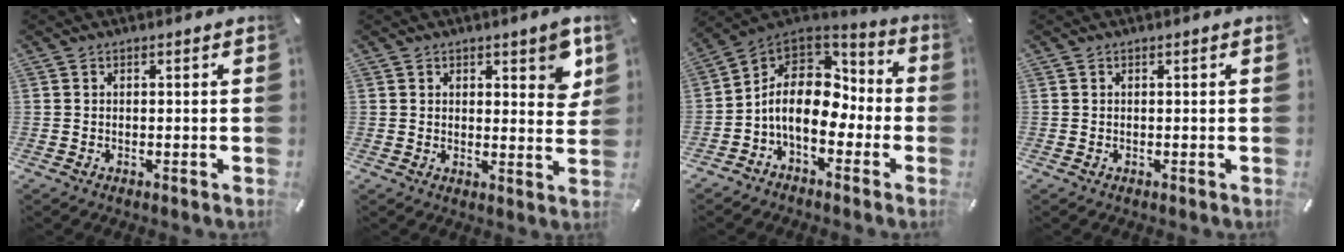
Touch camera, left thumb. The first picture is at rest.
{"total": 5.8, "force": [3.3, 2.8, 3.8], "torque": [-0.033, -0.021, 0.051]}
{"total": 12.3, "force": [-2.0, 8.9, 8.3], "torque": [-0.160, 0.003, -0.036]}
{"total": 0.0}